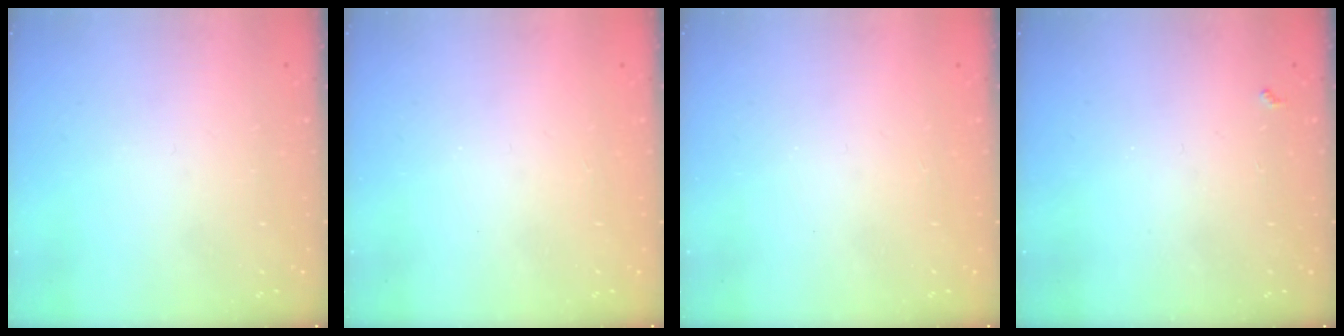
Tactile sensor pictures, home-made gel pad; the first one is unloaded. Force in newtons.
{"total": 0.9, "press": 0.9, "slide": 0.2}
{"total": 0.9, "press": 0.9, "slide": 0.2}
{"total": 4.8, "press": 4.7, "slide": 0.7}